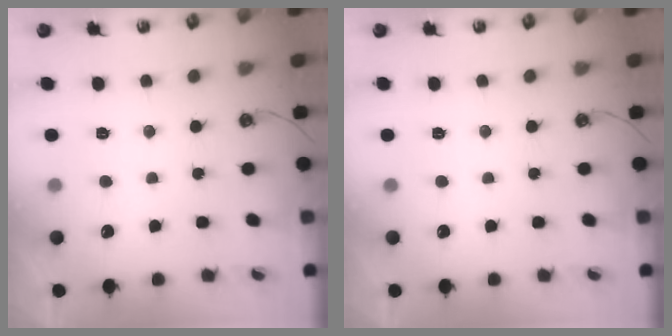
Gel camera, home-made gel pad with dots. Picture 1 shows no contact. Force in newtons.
{"total": 0.0}